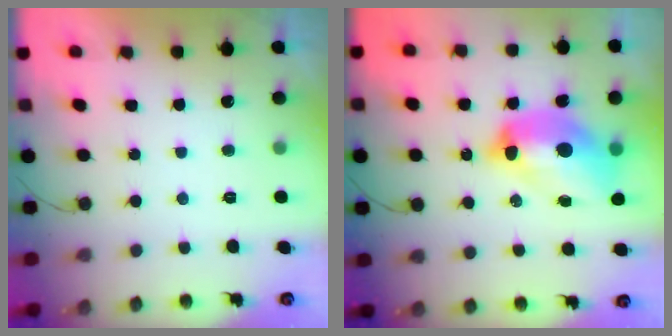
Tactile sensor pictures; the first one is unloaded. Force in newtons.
{"total": 15.6, "press": 15.5, "slide": 1.4}